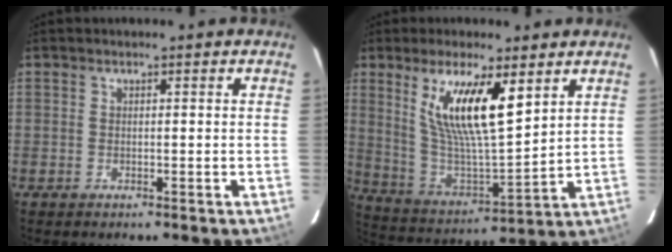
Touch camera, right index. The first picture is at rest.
{"total": 15.7, "force": [7.5, 3.9, 13.2], "torque": [-0.244, -0.009, 0.152]}